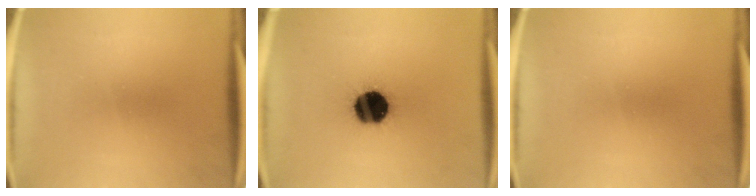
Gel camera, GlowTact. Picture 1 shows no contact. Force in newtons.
{"total": 16.3}
{"total": 0.0}